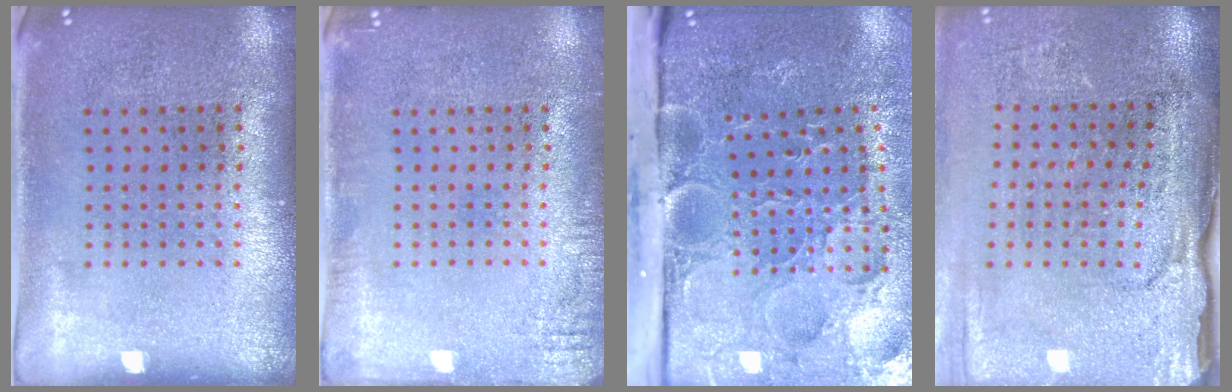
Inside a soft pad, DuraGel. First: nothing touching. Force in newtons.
{"total": 1.7, "press": 1.7, "slide": 0.2}
{"total": 5.2, "press": 4.1, "slide": 3.2}
{"total": 4.2, "press": 3.6, "slide": 2.1}